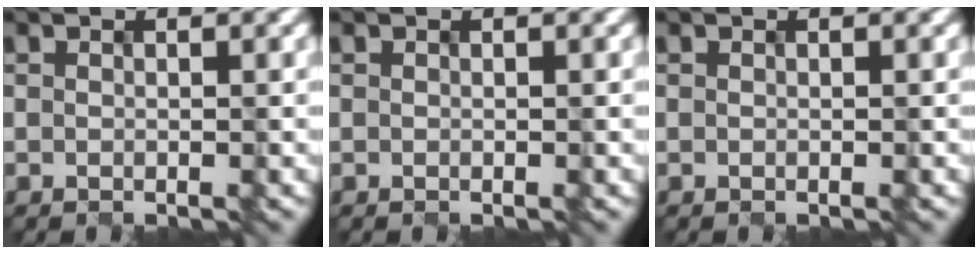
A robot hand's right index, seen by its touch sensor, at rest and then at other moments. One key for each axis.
{"total": 0.0}
{"total": 0.0}